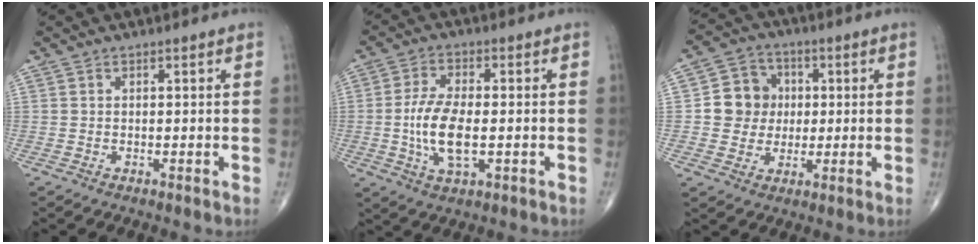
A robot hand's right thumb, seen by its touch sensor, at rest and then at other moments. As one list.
[{"total": 9.8, "force": [-1.2, 4.3, 8.7], "torque": [-0.177, -0.001, -0.023]}, {"total": 9.1, "force": [0.6, 8.4, 3.4], "torque": [-0.018, 0.009, 0.003]}]